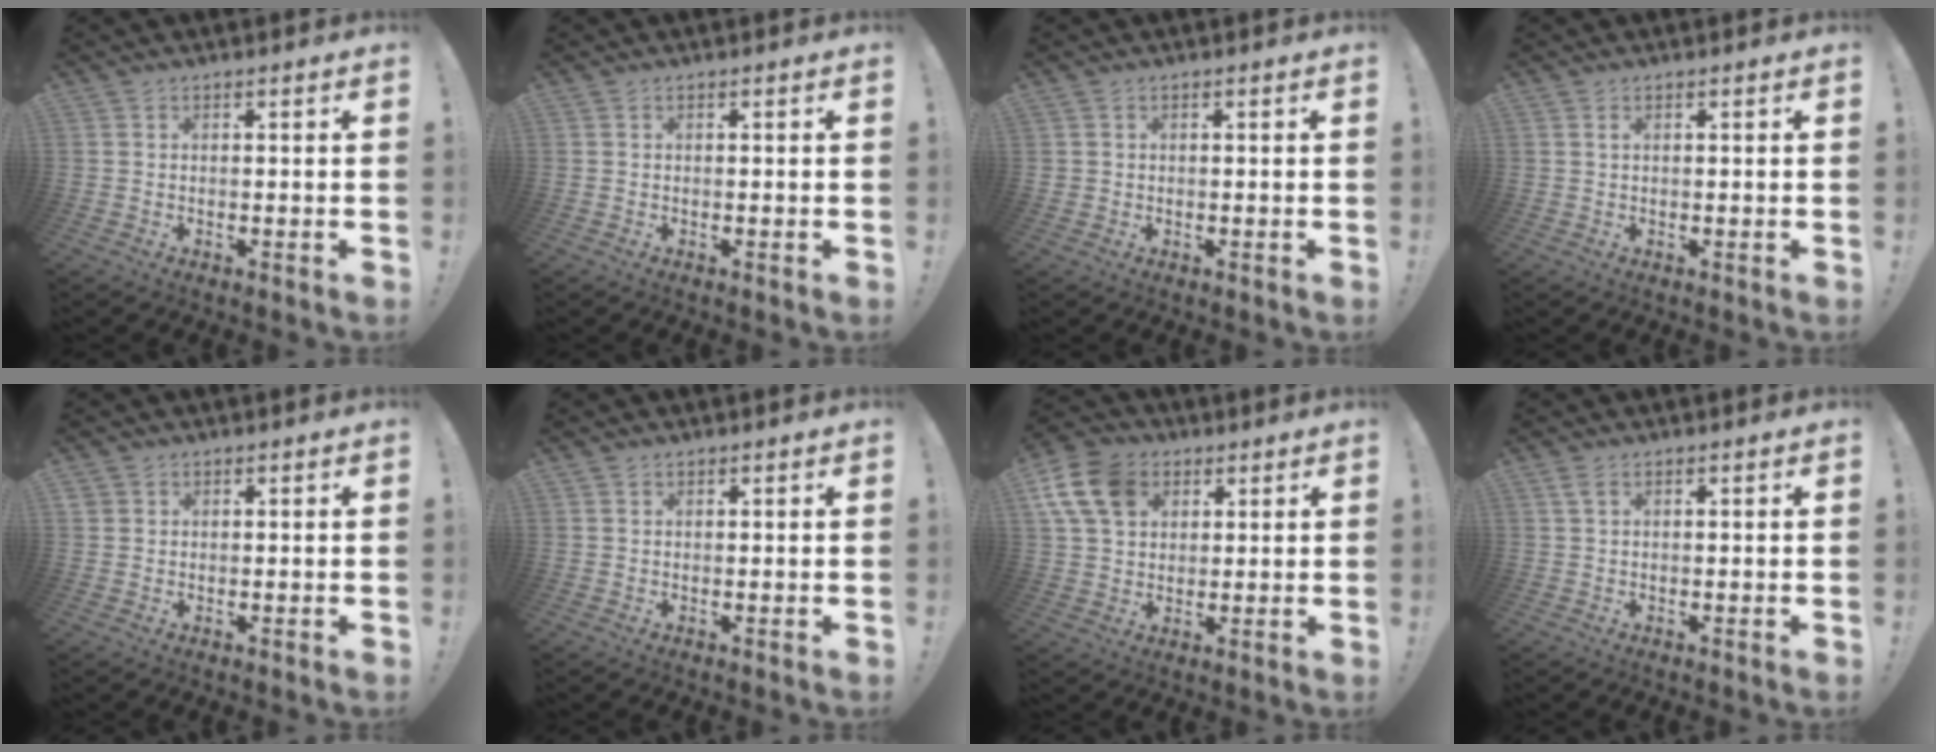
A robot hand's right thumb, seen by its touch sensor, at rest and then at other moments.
{"total": 0.0}
{"total": 0.8, "force": [-0.1, 0.7, 0.2], "torque": [-0.007, 0.003, 0.000]}
{"total": 0.8, "force": [0.4, 0.2, 0.7], "torque": [-0.015, 0.001, 0.008]}
{"total": 1.4, "force": [0.6, 1.2, 0.4], "torque": [-0.006, -0.001, 0.012]}
{"total": 0.8, "force": [0.6, 0.4, 0.0], "torque": [0.007, -0.004, 0.011]}
{"total": 13.3, "force": [5.3, 9.8, 7.2], "torque": [-0.134, -0.017, 0.107]}
{"total": 1.7, "force": [0.7, 0.7, 1.3], "torque": [-0.021, 0.001, 0.012]}